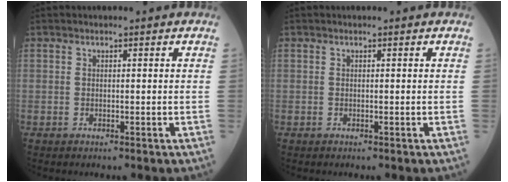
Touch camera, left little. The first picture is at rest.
{"total": 0.0}